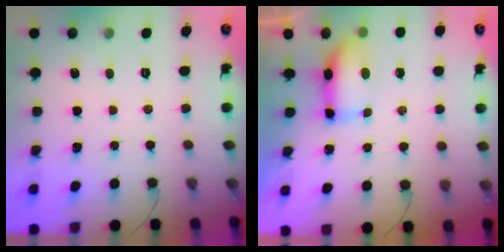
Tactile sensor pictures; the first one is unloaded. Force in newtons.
{"total": 6.7, "press": 6.7, "slide": 0.5}